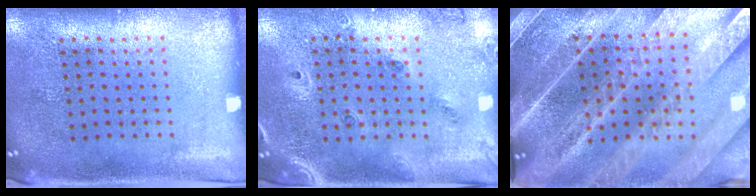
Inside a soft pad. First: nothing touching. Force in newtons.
{"total": 1.6, "press": 1.4, "slide": 0.8}
{"total": 5.5, "press": 4.7, "slide": 2.9}